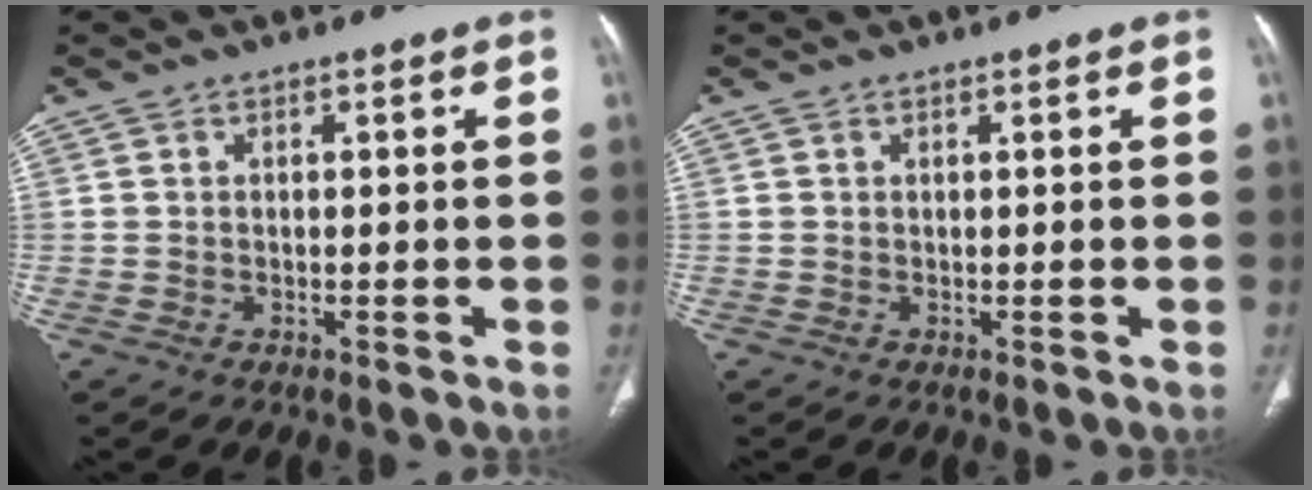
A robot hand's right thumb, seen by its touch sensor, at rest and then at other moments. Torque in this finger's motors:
{"motor_torque": [-0.02, 0.02, -0.01, 0.01, 0.00]}